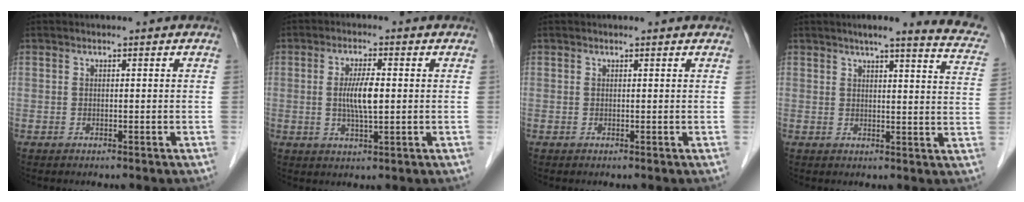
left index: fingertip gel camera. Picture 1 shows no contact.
{"total": 5.0, "force": [0.1, 0.8, 5.0], "torque": [-0.100, -0.001, 0.001]}
{"total": 1.1, "force": [1.1, 0.2, 0.1], "torque": [-0.010, 0.009, 0.009]}
{"total": 13.0, "force": [10.9, 0.8, 7.0], "torque": [-0.076, -0.023, 0.104]}